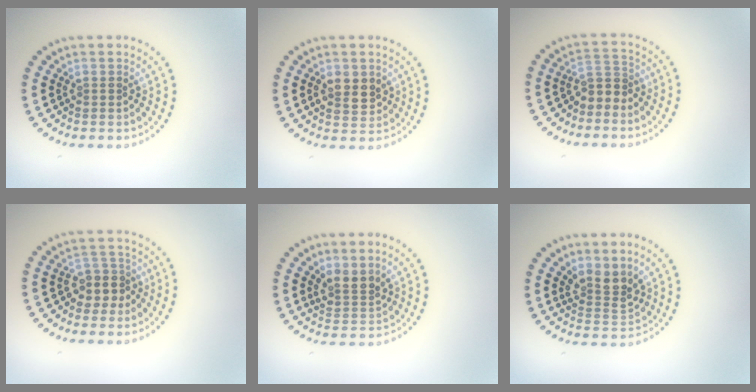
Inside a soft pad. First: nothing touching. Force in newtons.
{"total": 2.7, "press": 2.7, "slide": 0.4}
{"total": 2.1, "press": 1.5, "slide": 1.4}
{"total": 2.7, "press": 2.2, "slide": 1.5}
{"total": 2.4, "press": 1.8, "slide": 1.6}
{"total": 2.7, "press": 2.1, "slide": 1.7}